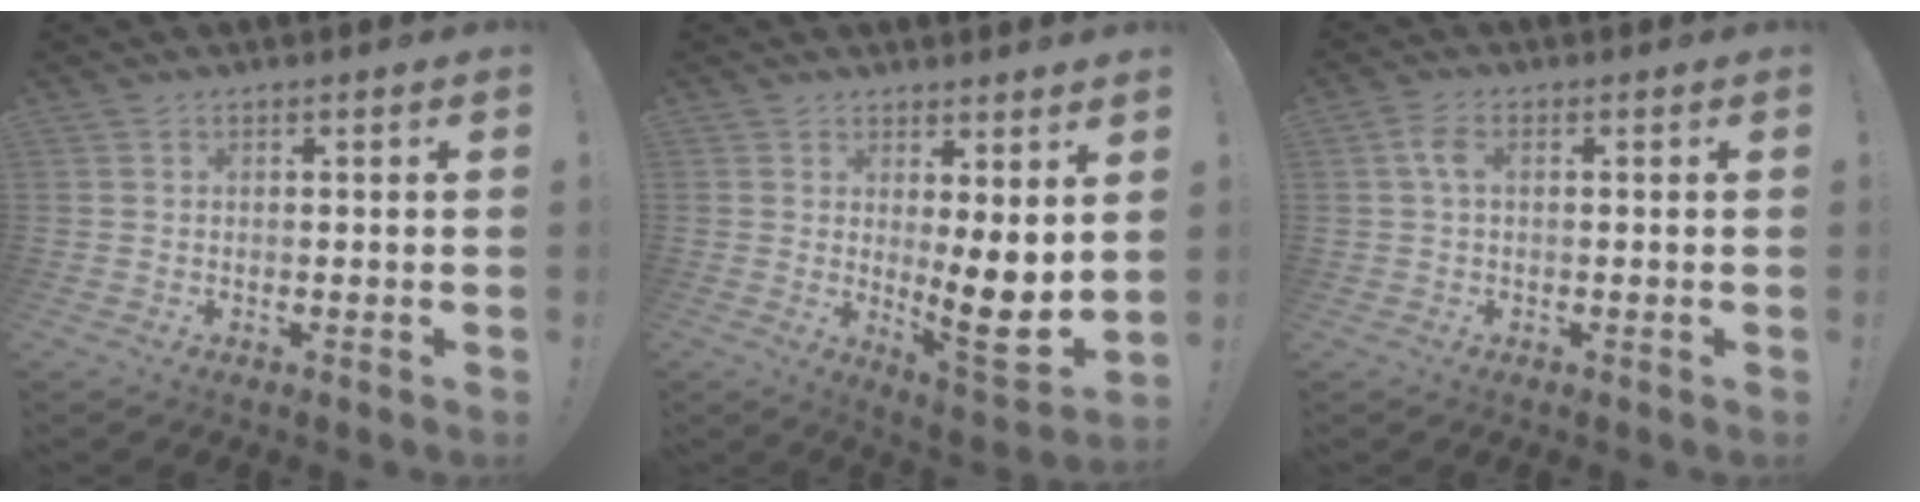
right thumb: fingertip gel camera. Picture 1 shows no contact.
{"total": 9.7, "force": [1.3, 1.8, 9.4], "torque": [-0.115, -0.049, 0.023]}
{"total": 3.8, "force": [0.4, 1.8, 3.4], "torque": [-0.060, 0.009, 0.007]}